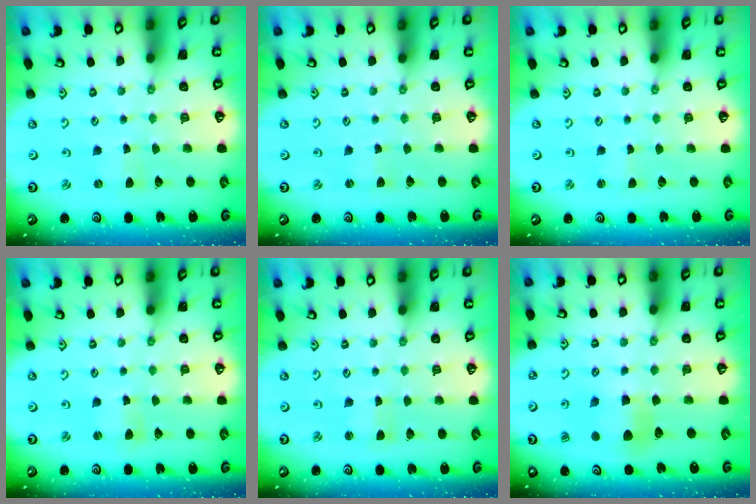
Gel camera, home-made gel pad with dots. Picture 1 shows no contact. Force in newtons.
{"total": 1.6, "press": 1.6, "slide": 0.4}
{"total": 0.0}
{"total": 1.4, "press": 1.4, "slide": 0.3}
{"total": 2.2, "press": 2.2, "slide": 0.2}
{"total": 6.1, "press": 6.1, "slide": 0.4}